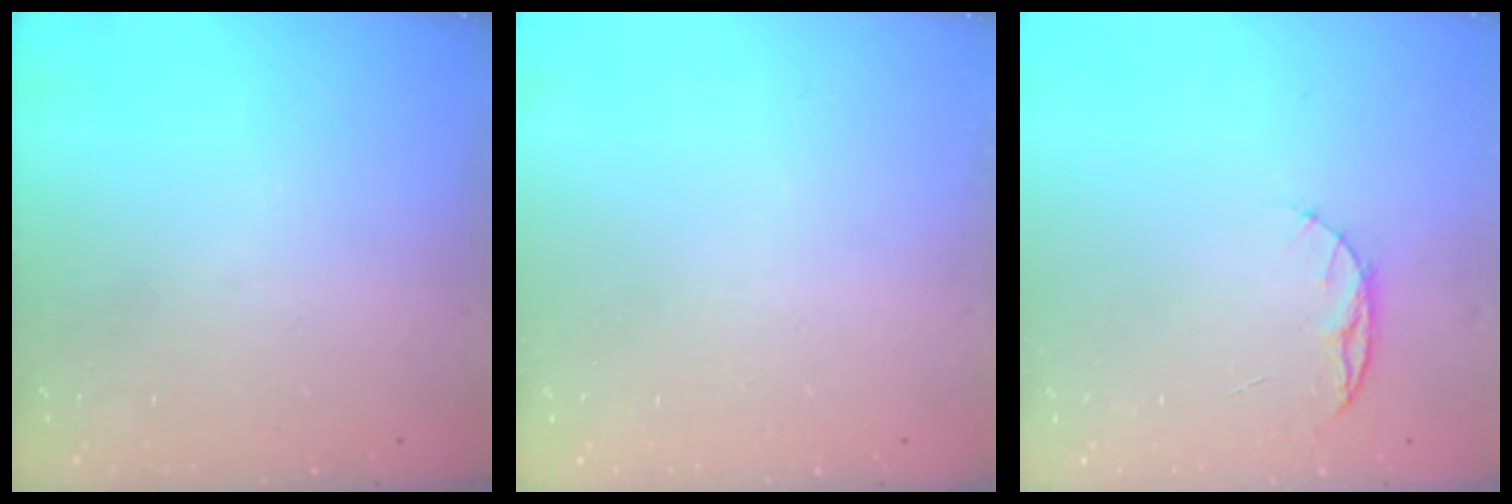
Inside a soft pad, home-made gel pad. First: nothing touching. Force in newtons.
{"total": 0.0}
{"total": 5.2, "press": 5.1, "slide": 0.6}